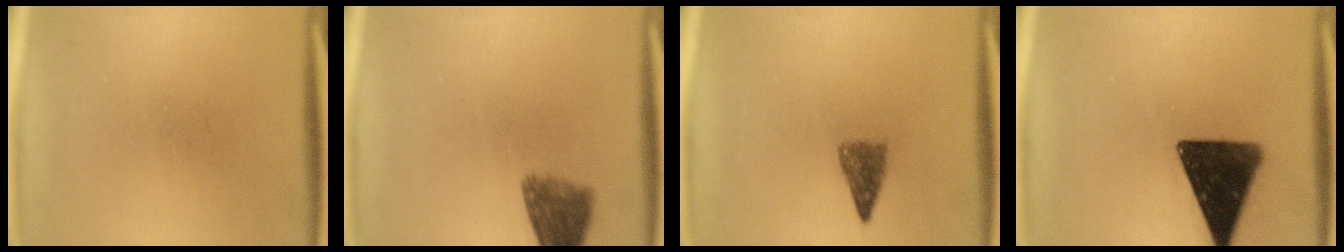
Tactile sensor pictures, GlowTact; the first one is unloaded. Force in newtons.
{"total": 5.8}
{"total": 2.9}
{"total": 15.1}